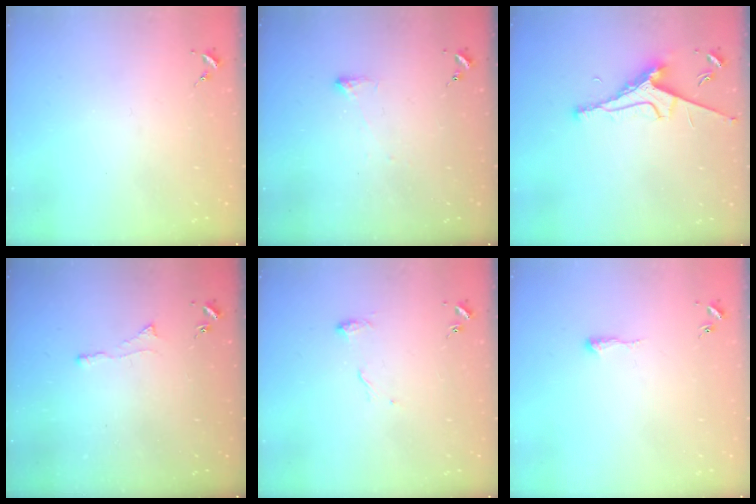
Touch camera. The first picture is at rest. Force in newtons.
{"total": 3.1, "press": 3.1, "slide": 0.5}
{"total": 7.9, "press": 7.8, "slide": 1.2}
{"total": 3.0, "press": 2.9, "slide": 0.5}
{"total": 7.9, "press": 7.9, "slide": 0.5}
{"total": 4.4, "press": 4.3, "slide": 0.7}